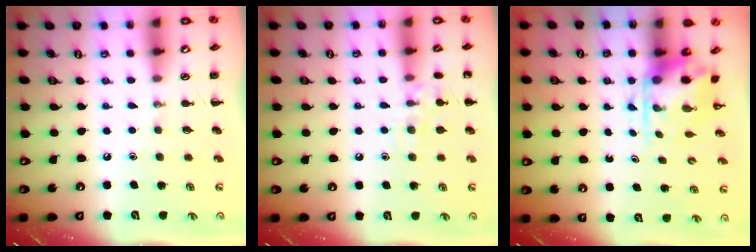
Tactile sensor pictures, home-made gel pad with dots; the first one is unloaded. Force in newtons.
{"total": 8.9, "press": 8.7, "slide": 1.5}
{"total": 3.8, "press": 3.7, "slide": 0.9}